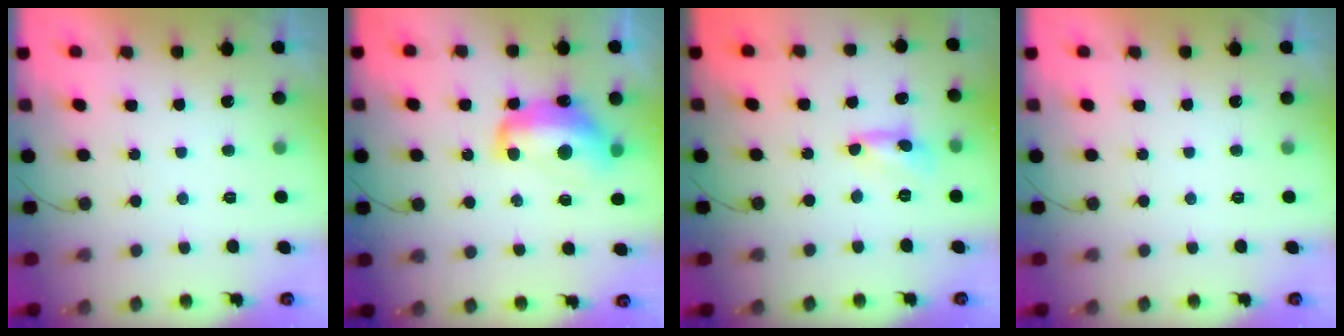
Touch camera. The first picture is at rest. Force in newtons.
{"total": 13.1, "press": 13.1, "slide": 1.3}
{"total": 1.8, "press": 1.8, "slide": 0.2}
{"total": 0.0}